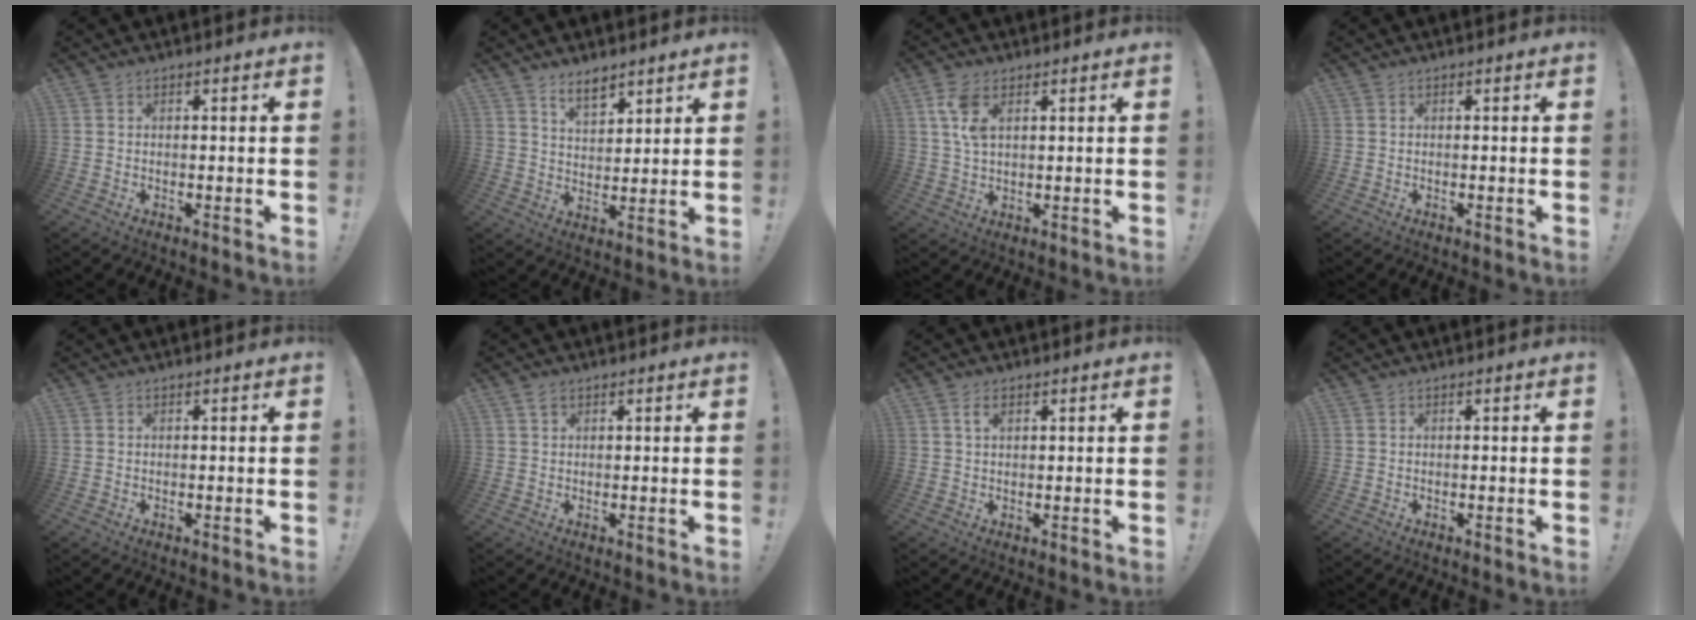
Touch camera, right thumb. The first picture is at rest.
{"total": 7.0, "force": [5.5, 3.0, 3.0], "torque": [-0.053, -0.031, 0.102]}
{"total": 6.9, "force": [2.9, 3.2, 5.3], "torque": [-0.098, -0.008, 0.052]}
{"total": 0.0}
{"total": 0.0}
{"total": 1.6, "force": [1.1, 0.9, 0.6], "torque": [-0.001, -0.004, 0.019]}
{"total": 2.3, "force": [1.1, 1.0, 1.7], "torque": [-0.029, -0.001, 0.017]}
{"total": 0.0}